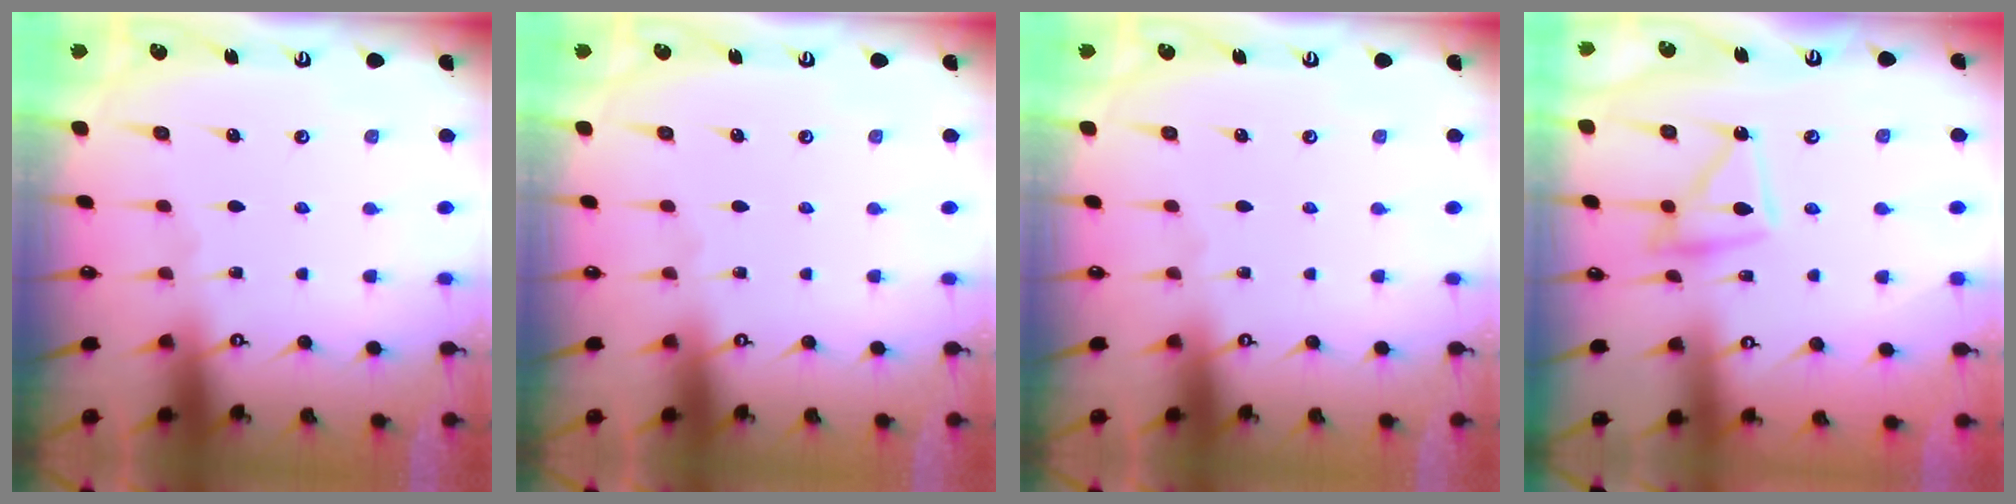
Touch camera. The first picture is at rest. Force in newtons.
{"total": 0.0}
{"total": 0.0}
{"total": 10.8, "press": 10.7, "slide": 0.9}